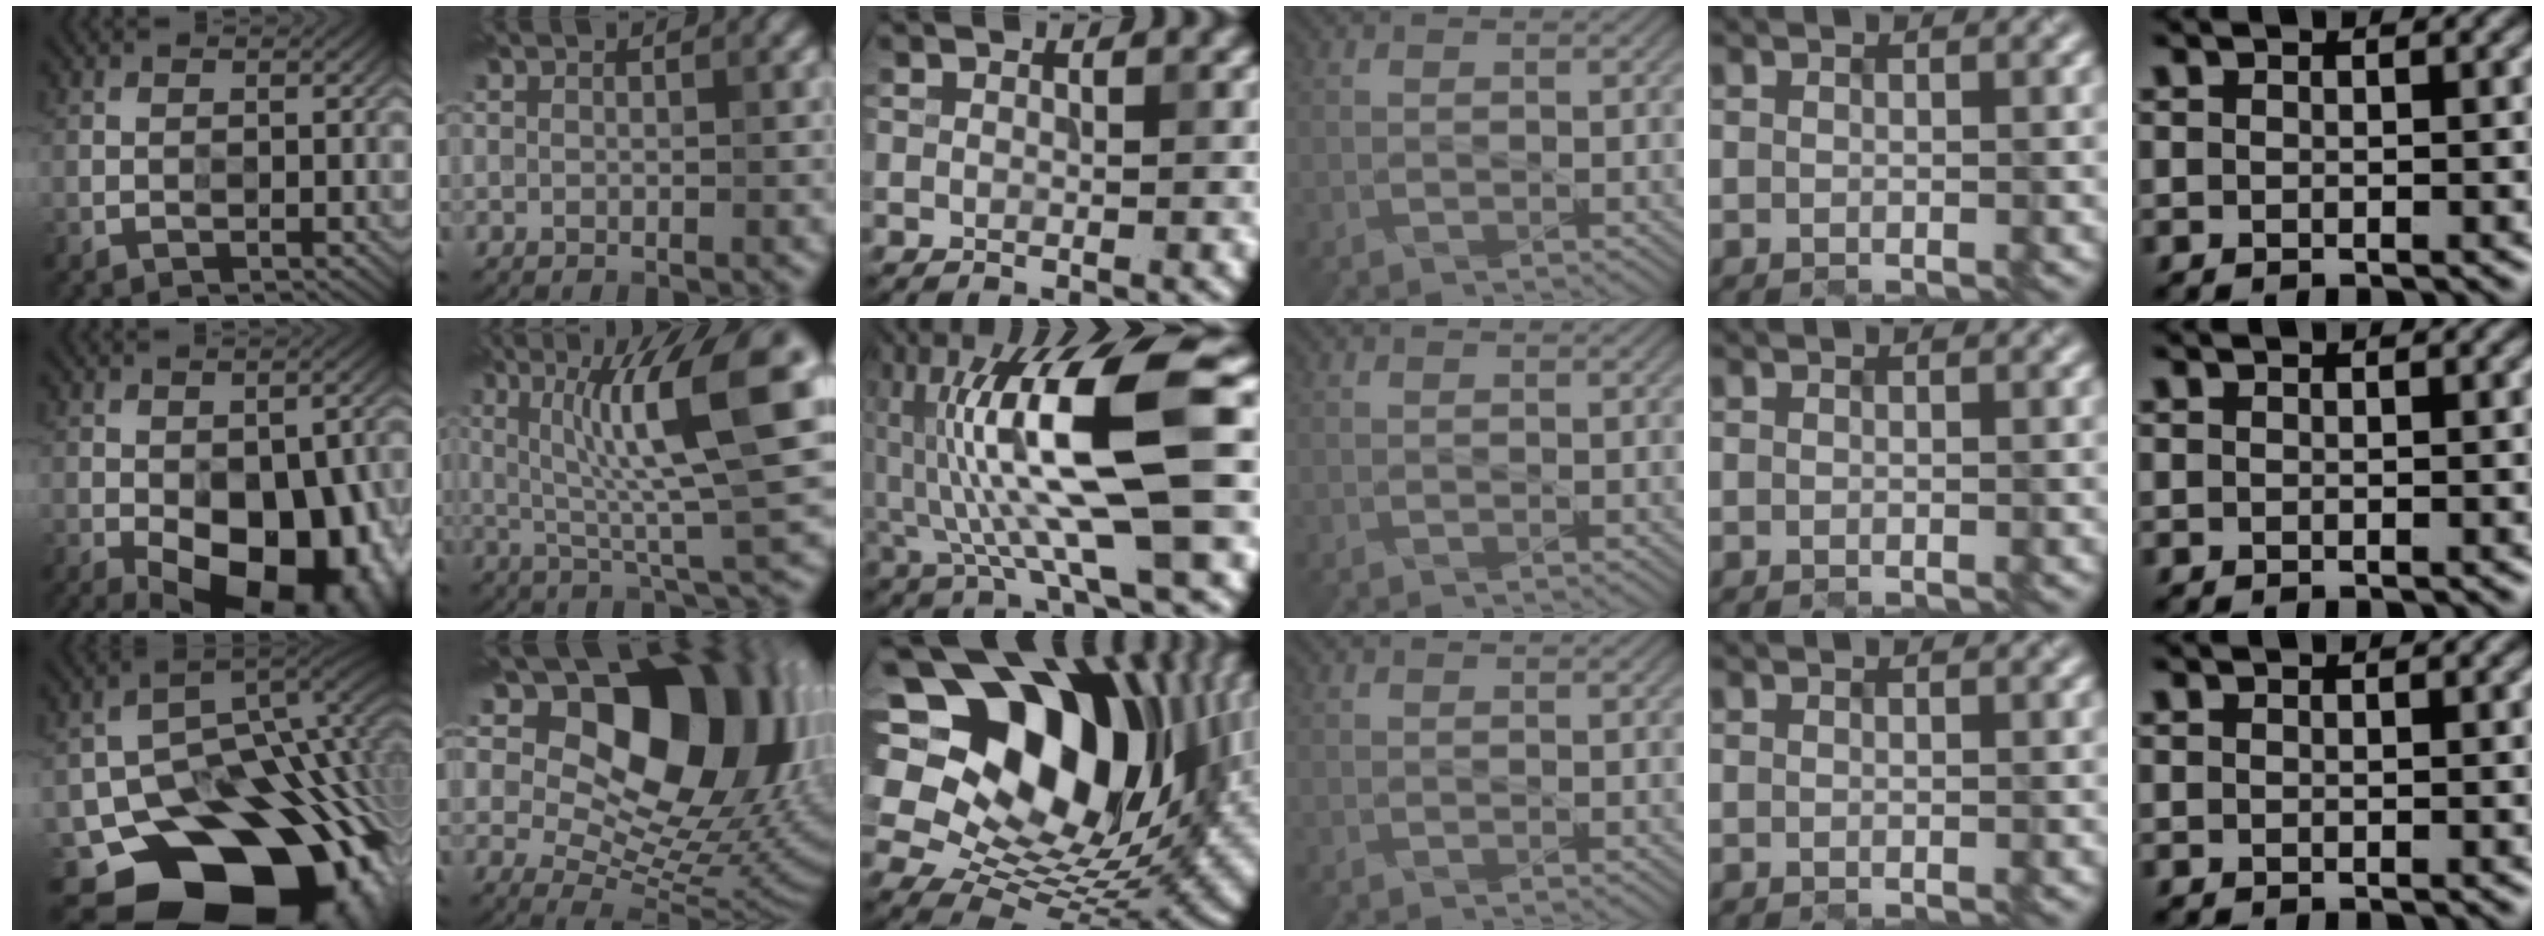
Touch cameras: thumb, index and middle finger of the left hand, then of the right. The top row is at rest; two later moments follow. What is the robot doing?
{"motion": "insert", "object": "power strip"}